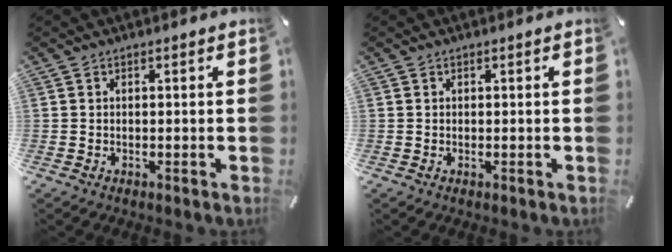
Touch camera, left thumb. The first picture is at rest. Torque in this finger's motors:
{"motor_torque": [-0.04, 0.05, -0.01, -0.01, 0.00]}